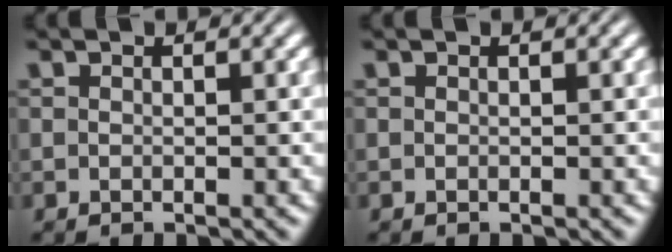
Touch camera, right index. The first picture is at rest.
{"total": 0.0}